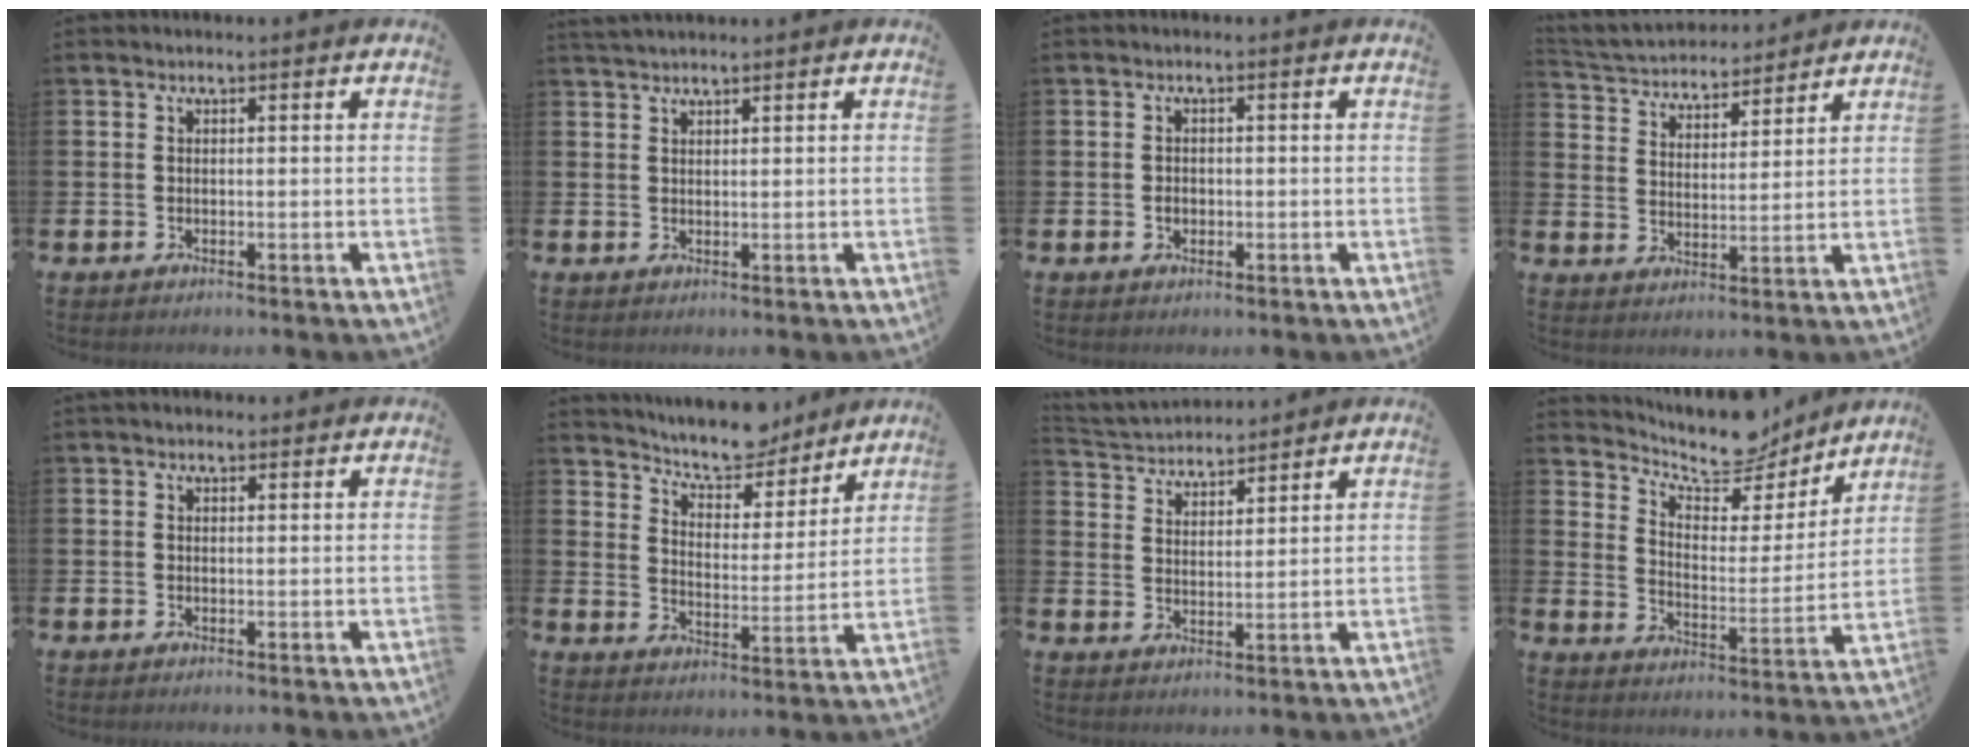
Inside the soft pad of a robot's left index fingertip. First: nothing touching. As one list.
[{"total": 1.6, "force": [1.6, 0.2, 0.2], "torque": [-0.003, -0.001, 0.028]}, {"total": 1.3, "force": [-0.3, 1.0, 0.7], "torque": [-0.010, 0.006, -0.008]}, {"total": 4.3, "force": [4.1, 1.2, 0.0], "torque": [-0.025, -0.035, 0.068]}, {"total": 0.9, "force": [0.7, 0.4, 0.4], "torque": [0.005, 0.000, 0.009]}, {"total": 8.5, "force": [7.9, 2.4, 1.9], "torque": [-0.052, -0.058, 0.138]}, {"total": 4.1, "force": [3.9, 1.2, -0.3], "torque": [-0.015, -0.028, 0.067]}, {"total": 9.4, "force": [8.7, 2.9, 2.2], "torque": [-0.065, -0.072, 0.153]}]